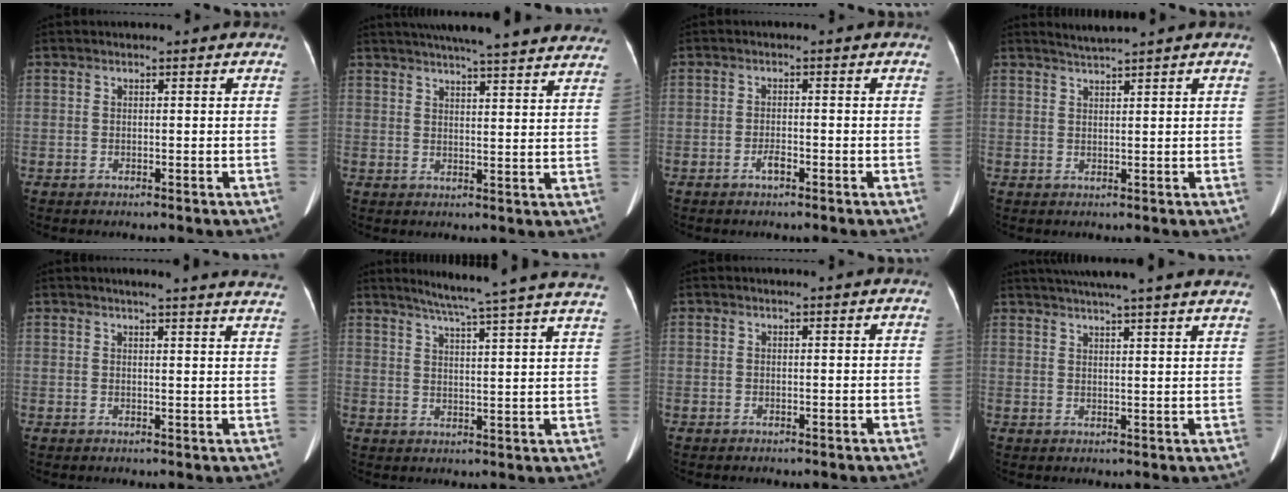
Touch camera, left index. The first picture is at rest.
{"total": 25.0, "force": [22.3, 2.1, 11.1], "torque": [-0.169, -0.004, 0.271]}
{"total": 1.6, "force": [-1.1, 0.4, 1.1], "torque": [-0.022, -0.001, -0.017]}
{"total": 2.0, "force": [1.8, -0.9, 0.3], "torque": [-0.010, 0.000, 0.040]}
{"total": 15.6, "force": [14.5, 0.5, 5.7], "torque": [-0.065, -0.030, 0.155]}
{"total": 21.7, "force": [19.2, -1.5, 10.1], "torque": [-0.152, -0.039, 0.235]}
{"total": 0.0}
{"total": 18.9, "force": [16.5, 0.0, 9.1], "torque": [-0.150, 0.018, 0.210]}